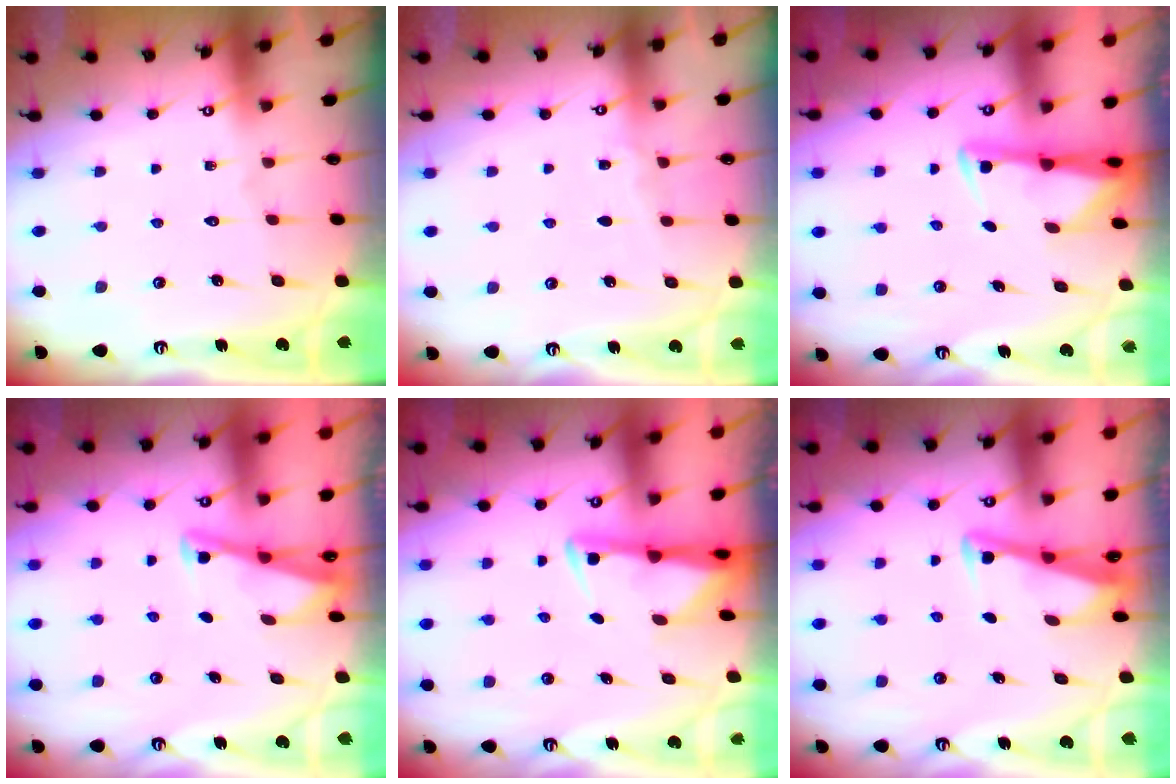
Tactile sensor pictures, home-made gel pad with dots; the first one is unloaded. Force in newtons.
{"total": 3.0, "press": 3.0, "slide": 0.3}
{"total": 3.0, "press": 2.9, "slide": 0.6}
{"total": 3.0, "press": 3.0, "slide": 0.3}
{"total": 2.8, "press": 2.7, "slide": 0.6}
{"total": 3.5, "press": 3.4, "slide": 0.4}